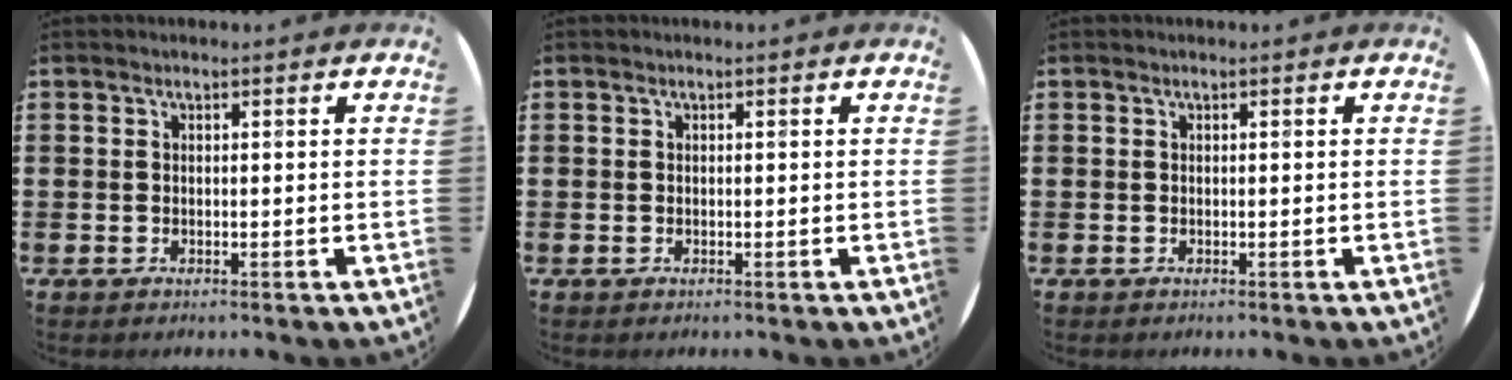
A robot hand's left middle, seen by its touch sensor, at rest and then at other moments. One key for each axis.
{"total": 0.0}
{"total": 0.0}